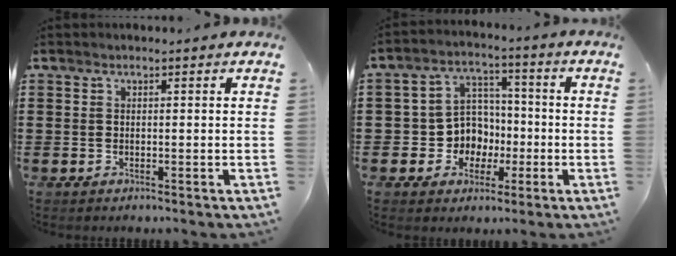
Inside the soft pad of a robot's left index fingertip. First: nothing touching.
{"total": 7.0, "force": [-1.0, 6.6, 2.1], "torque": [-0.062, 0.016, -0.013]}